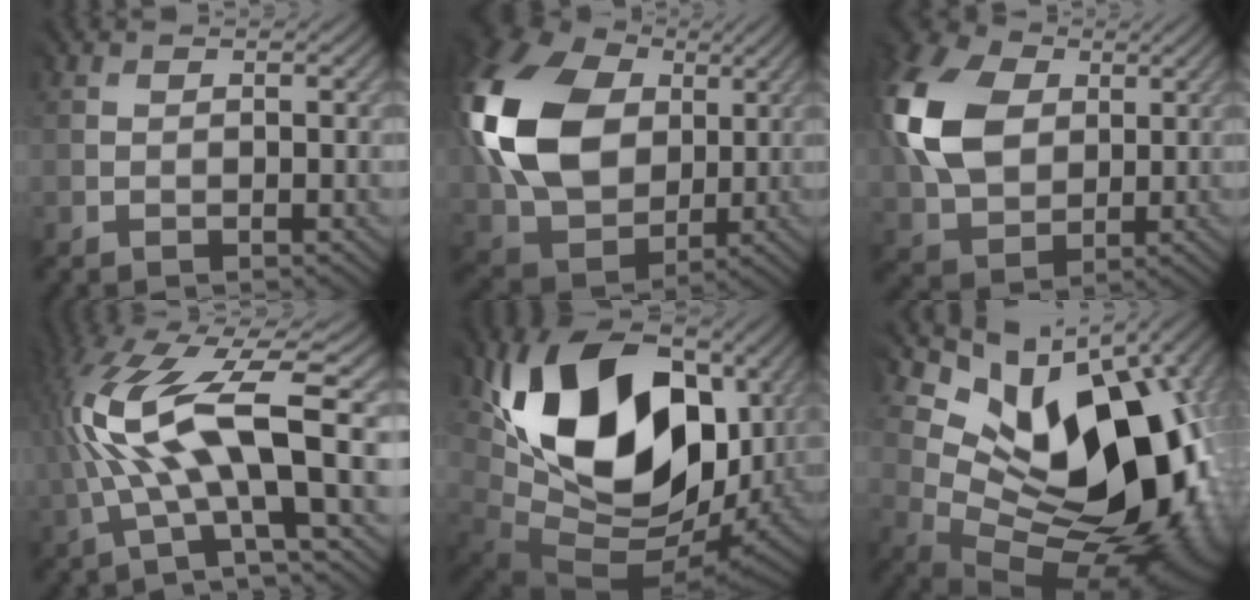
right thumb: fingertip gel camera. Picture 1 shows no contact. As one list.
[{"total": 16.7, "force": [4.0, 12.7, 10.1], "torque": [-0.269, 0.017, 0.077]}, {"total": 12.8, "force": [3.4, 9.7, 7.6], "torque": [-0.208, 0.027, 0.060]}, {"total": 13.0, "force": [1.4, 3.2, 12.5], "torque": [-0.269, 0.022, 0.033]}, {"total": 17.5, "force": [5.0, 11.7, 12.1], "torque": [-0.255, -0.015, 0.110]}, {"total": 15.7, "force": [5.1, 9.7, 11.2], "torque": [-0.132, 0.003, 0.099]}]